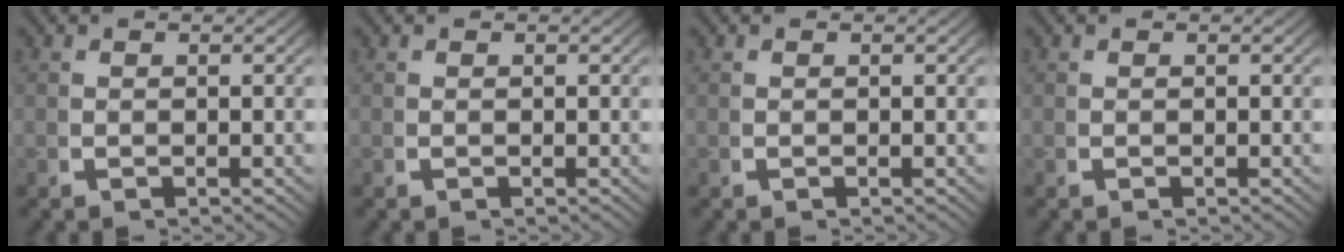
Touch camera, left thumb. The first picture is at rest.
{"total": 0.0}
{"total": 0.0}
{"total": 0.0}